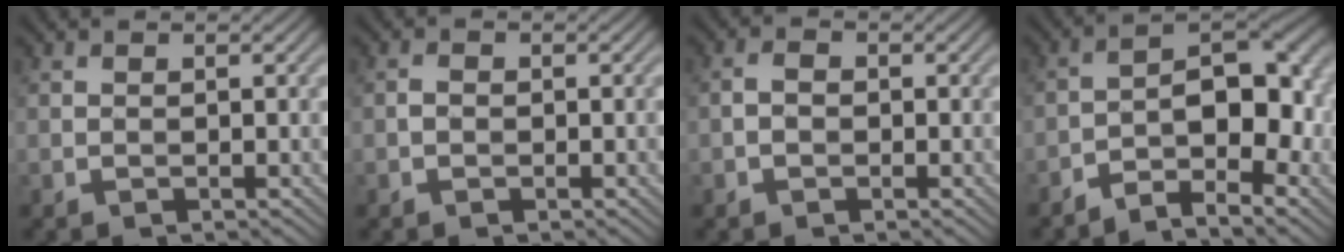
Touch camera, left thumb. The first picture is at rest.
{"total": 1.0, "force": [-0.3, 0.7, 0.5], "torque": [-0.010, 0.000, -0.009]}
{"total": 1.6, "force": [-0.5, 1.1, 1.0], "torque": [-0.020, 0.003, -0.013]}
{"total": 9.3, "force": [-4.5, 3.7, 7.2], "torque": [-0.098, 0.009, -0.078]}